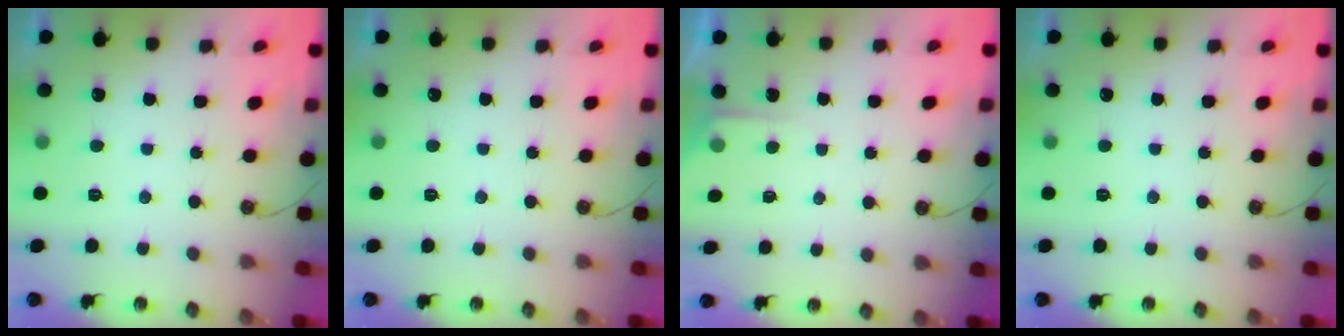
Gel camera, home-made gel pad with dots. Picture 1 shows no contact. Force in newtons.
{"total": 0.0}
{"total": 3.7, "press": 3.7, "slide": 0.4}
{"total": 0.0}